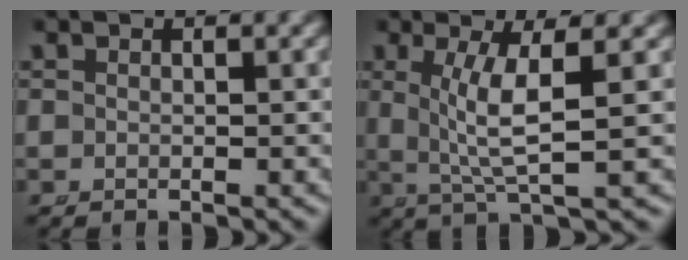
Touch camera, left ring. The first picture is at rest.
{"total": 5.0, "force": [0.9, 0.6, 4.9], "torque": [-0.087, -0.009, 0.026]}